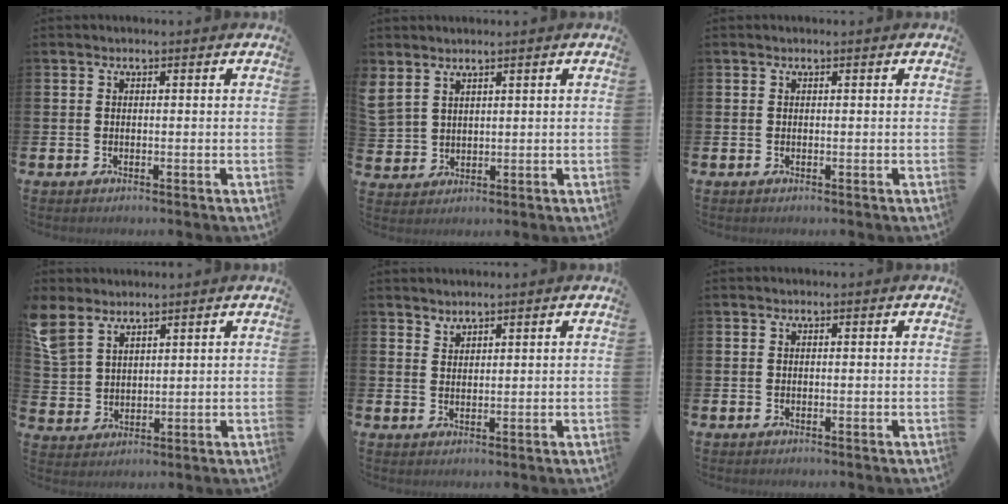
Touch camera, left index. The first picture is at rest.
{"total": 3.3, "force": [2.9, 1.4, 0.7], "torque": [-0.014, -0.008, 0.053]}
{"total": 0.0}
{"total": 5.8, "force": [4.8, 2.7, 1.6], "torque": [-0.033, -0.018, 0.088]}
{"total": 2.0, "force": [1.9, 0.3, -0.3], "torque": [0.009, -0.007, 0.035]}
{"total": 0.0}